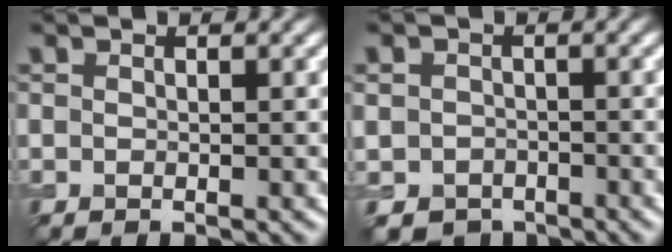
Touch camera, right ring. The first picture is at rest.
{"total": 2.7, "force": [-1.2, 2.3, 0.6], "torque": [-0.010, -0.007, -0.022]}